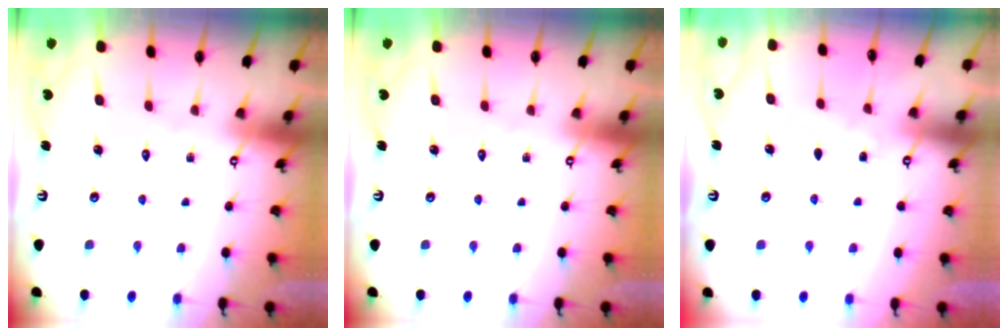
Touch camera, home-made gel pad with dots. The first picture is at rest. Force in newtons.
{"total": 0.0}
{"total": 2.7, "press": 2.7, "slide": 0.4}